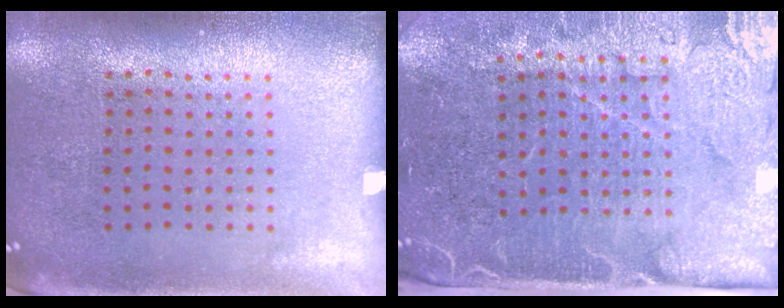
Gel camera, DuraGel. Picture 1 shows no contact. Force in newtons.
{"total": 4.6, "press": 3.9, "slide": 2.5}